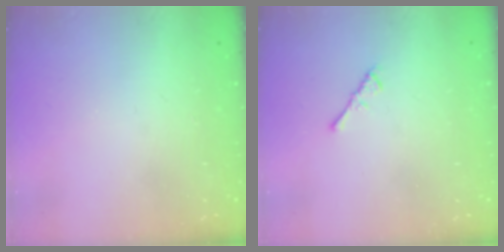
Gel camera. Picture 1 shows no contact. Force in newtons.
{"total": 2.2, "press": 2.1, "slide": 0.5}